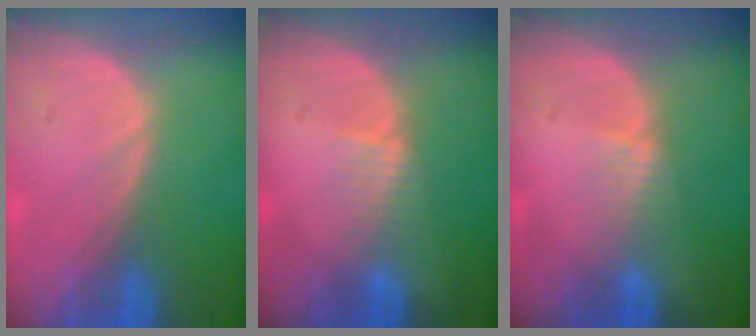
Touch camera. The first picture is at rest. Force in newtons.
{"total": 1.9, "press": 1.9, "slide": 0.2}
{"total": 1.6, "press": 1.6, "slide": 0.3}